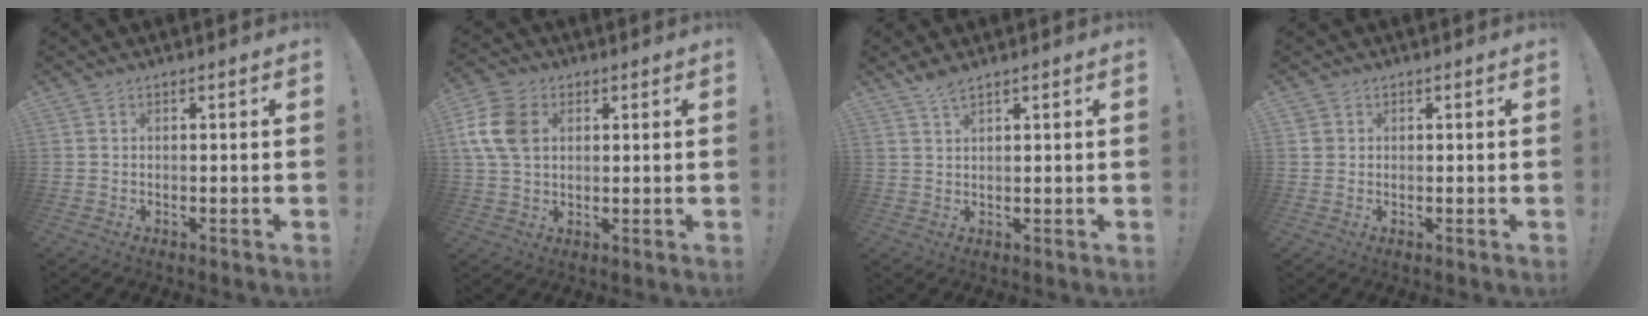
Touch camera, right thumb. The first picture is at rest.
{"total": 12.1, "force": [3.1, 8.8, 7.8], "torque": [-0.153, 0.003, 0.062]}
{"total": 3.0, "force": [2.3, 0.8, 1.8], "torque": [-0.035, -0.011, 0.041]}
{"total": 1.6, "force": [0.6, 1.4, 0.4], "torque": [-0.005, 0.001, 0.013]}